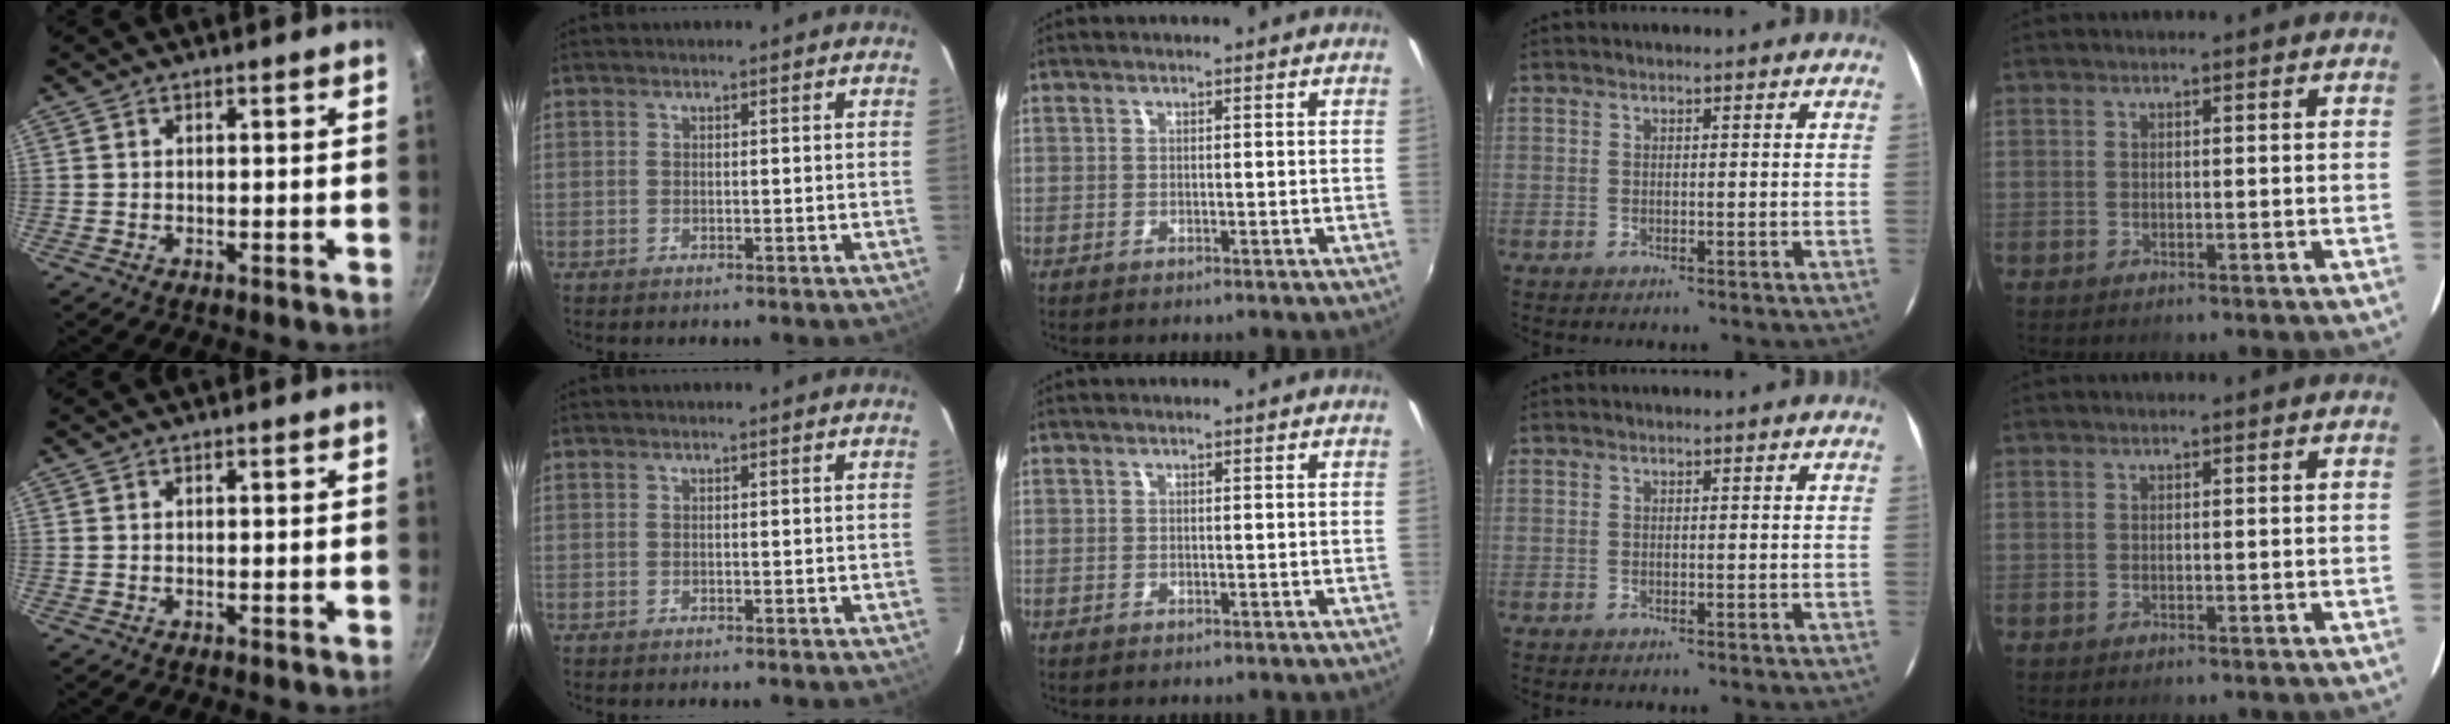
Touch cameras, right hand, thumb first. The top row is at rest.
{}